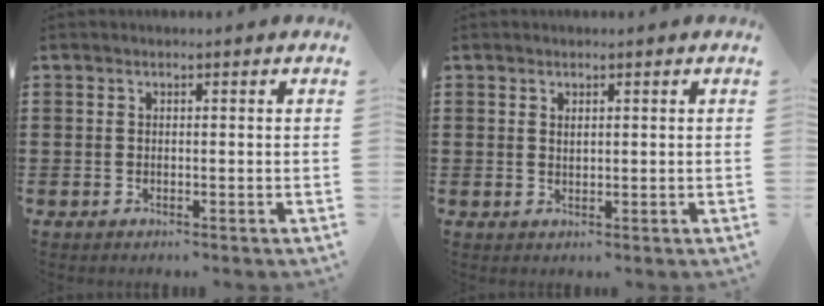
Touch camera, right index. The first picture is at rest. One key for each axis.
{"total": 0.7, "fx": 0.4, "fy": 0.3, "fz": 0.4, "tx": -0.008, "ty": 0.001, "tz": 0.008}